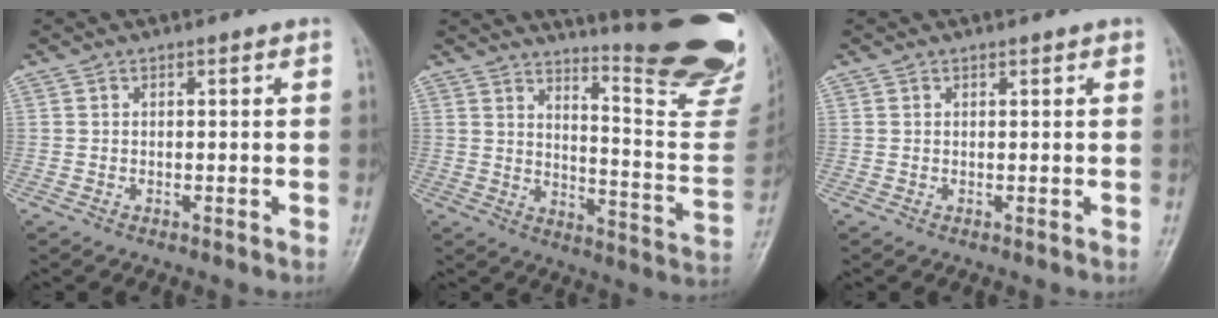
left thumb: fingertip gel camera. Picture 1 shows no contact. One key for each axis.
{"total": 23.7, "fx": 19.1, "fy": 2.7, "fz": 13.7, "tx": -0.157, "ty": -0.180, "tz": 0.243}
{"total": 0.8, "fx": 0.6, "fy": 0.2, "fz": 0.5, "tx": -0.006, "ty": -0.001, "tz": 0.006}